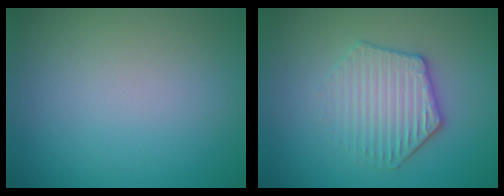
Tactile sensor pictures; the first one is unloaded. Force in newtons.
{"total": 3.9, "press": 3.5, "slide": 1.8}